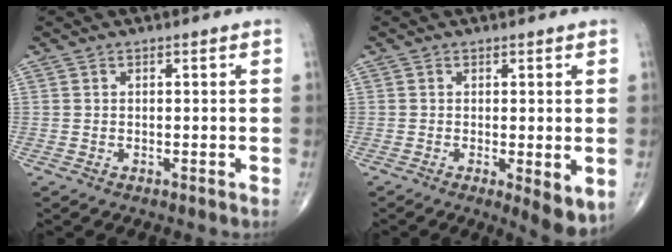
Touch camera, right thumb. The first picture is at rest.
{"total": 5.7, "force": [-1.1, 1.7, 5.4], "torque": [-0.079, -0.019, -0.015]}